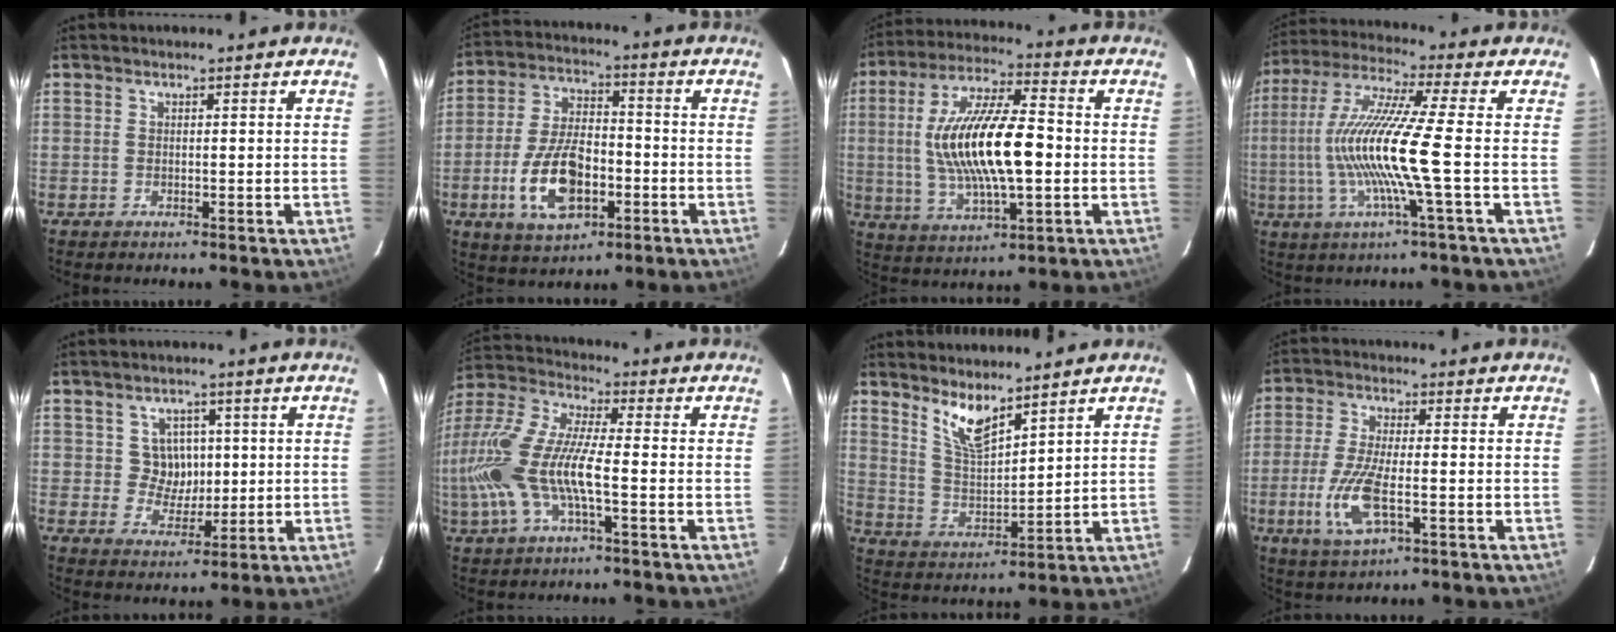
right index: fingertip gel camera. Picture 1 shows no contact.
{"total": 13.9, "force": [-4.6, 7.0, 11.0], "torque": [-0.226, 0.004, -0.075]}
{"total": 18.0, "force": [-0.6, 5.8, 17.1], "torque": [-0.324, 0.005, -0.007]}
{"total": 14.5, "force": [-2.5, -1.3, 14.2], "torque": [-0.280, -0.005, -0.045]}
{"total": 5.4, "force": [0.8, 5.2, 1.2], "torque": [-0.021, 0.012, 0.017]}
{"total": 17.1, "force": [-3.7, 4.4, 16.2], "torque": [-0.329, -0.008, -0.075]}
{"total": 8.2, "force": [6.8, 2.4, 3.8], "torque": [-0.066, -0.007, 0.136]}
{"total": 9.8, "force": [-3.0, 3.0, 8.9], "torque": [-0.191, -0.012, -0.058]}